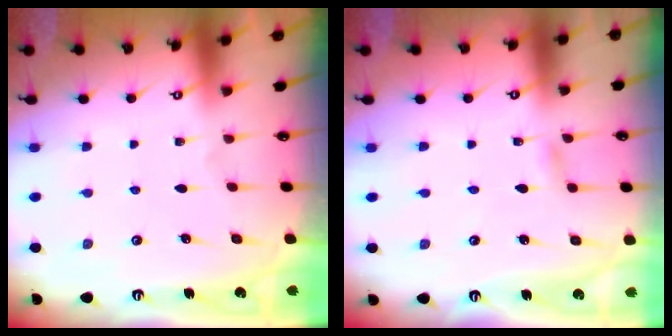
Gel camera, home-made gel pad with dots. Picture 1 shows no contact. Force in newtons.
{"total": 2.7, "press": 2.7, "slide": 0.2}